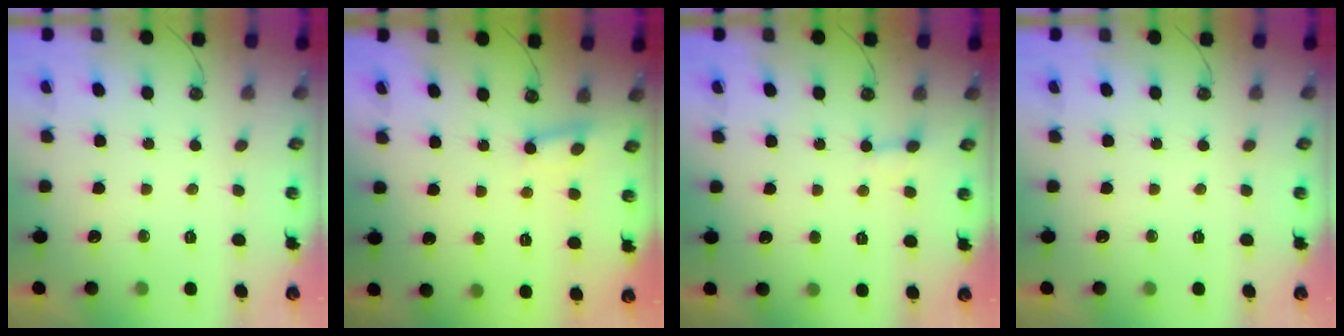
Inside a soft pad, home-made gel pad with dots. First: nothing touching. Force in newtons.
{"total": 3.3, "press": 3.3, "slide": 0.4}
{"total": 3.6, "press": 3.6, "slide": 0.8}
{"total": 0.0}